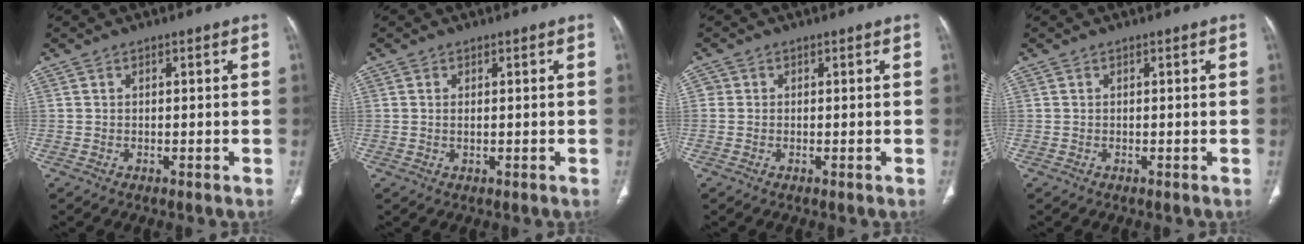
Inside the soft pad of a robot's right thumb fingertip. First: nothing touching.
{"total": 0.7, "force": [0.2, 0.3, 0.6], "torque": [-0.015, 0.000, 0.006]}
{"total": 0.9, "force": [0.0, 0.9, 0.2], "torque": [0.004, 0.003, -0.001]}
{"total": 0.0}